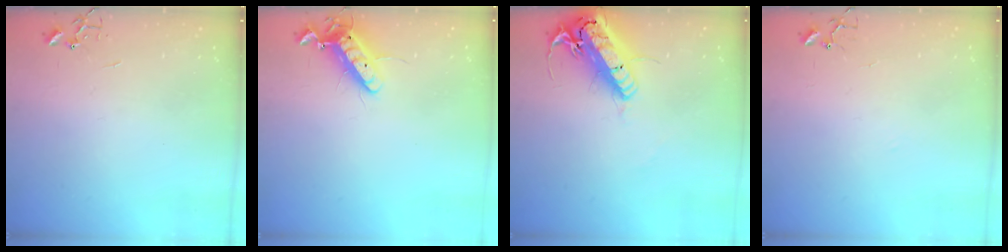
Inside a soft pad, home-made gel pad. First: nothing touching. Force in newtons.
{"total": 11.6, "press": 11.4, "slide": 2.2}
{"total": 20.0, "press": 19.6, "slide": 4.1}
{"total": 6.1, "press": 6.0, "slide": 0.6}